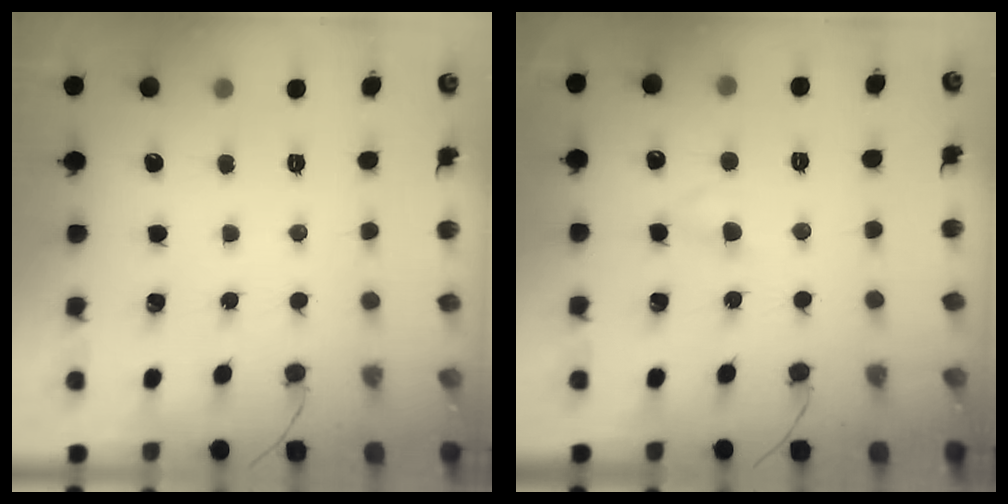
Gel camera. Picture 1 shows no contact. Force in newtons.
{"total": 3.0, "press": 2.7, "slide": 1.3}